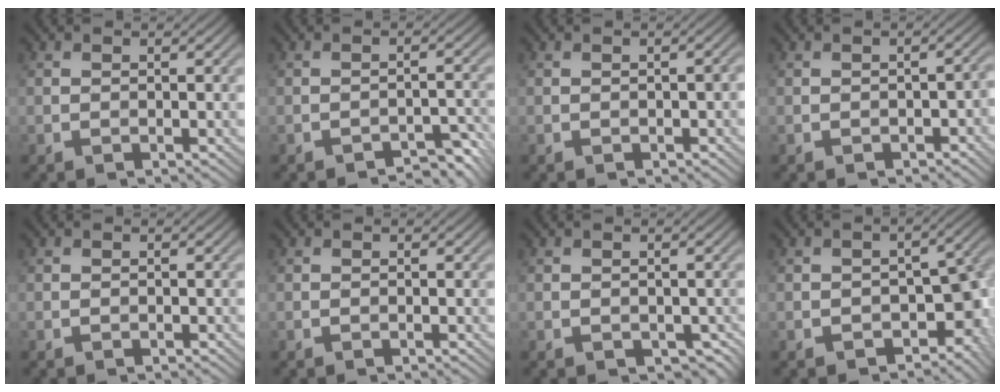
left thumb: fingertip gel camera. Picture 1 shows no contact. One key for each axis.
{"total": 3.2, "fx": -2.8, "fy": 0.7, "fz": 1.2, "tx": -0.015, "ty": 0.009, "tz": -0.033}
{"total": 0.7, "fx": -0.3, "fy": 0.3, "fz": 0.5, "tx": -0.009, "ty": -0.001, "tz": -0.003}
{"total": 1.9, "fx": -0.9, "fy": 1.1, "fz": 1.2, "tx": -0.022, "ty": -0.005, "tz": -0.010}
{"total": 0.0}
{"total": 0.0}
{"total": 2.0, "fx": -0.2, "fy": 1.6, "fz": 1.3, "tx": -0.026, "ty": -0.010, "tz": 0.001}
{"total": 7.8, "fx": -2.7, "fy": 5.1, "fz": 5.2, "tx": -0.074, "ty": -0.020, "tz": -0.030}